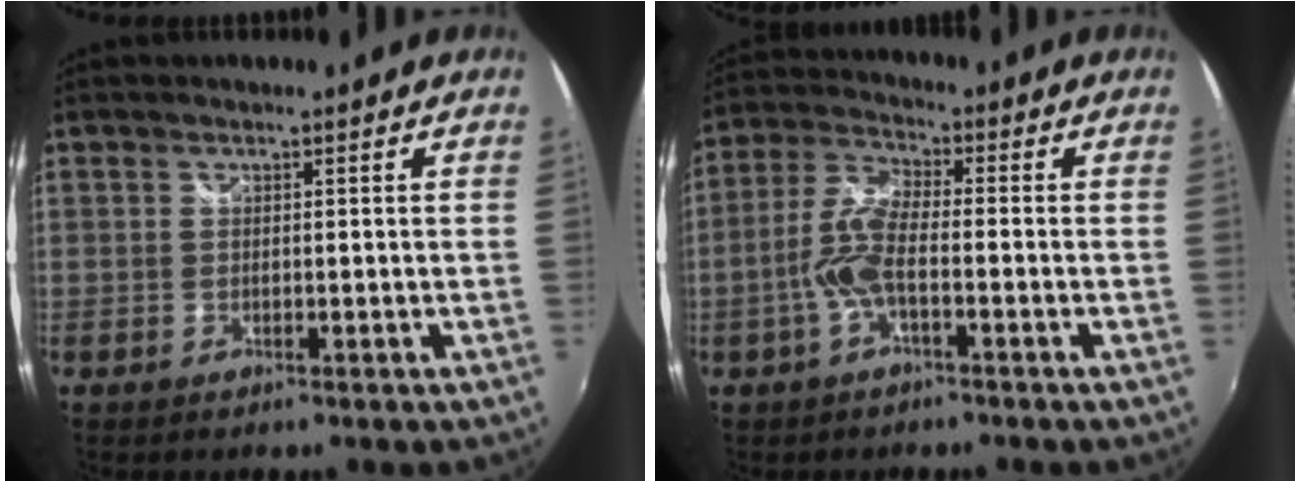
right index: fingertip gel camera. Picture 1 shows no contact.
{"total": 7.2, "force": [-2.4, 1.9, 6.5], "torque": [-0.147, 0.008, -0.050]}